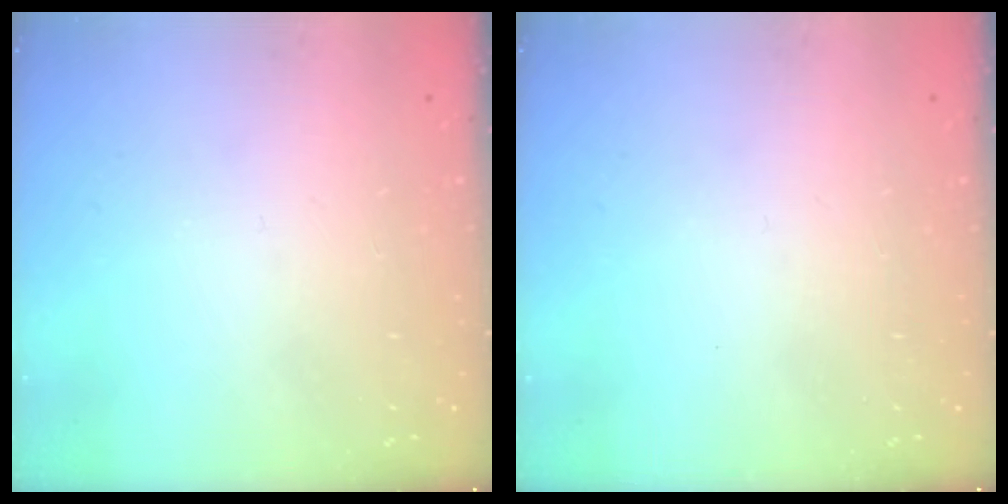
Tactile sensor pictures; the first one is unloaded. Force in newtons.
{"total": 0.0}